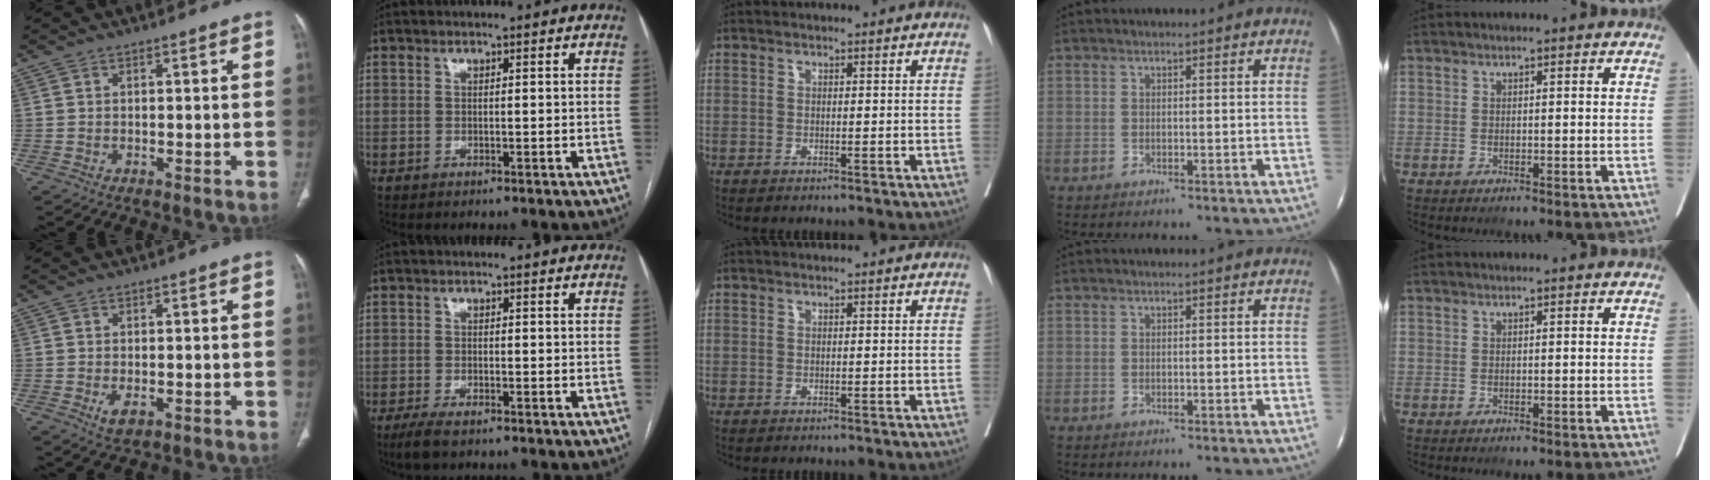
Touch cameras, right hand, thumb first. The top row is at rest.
{"thumb": {"total": 2.6, "force": [-0.7, 1.5, 2.0], "torque": [-0.039, -0.005, -0.008]}, "index": {"total": 3.4, "force": [-2.5, 0.8, 2.2], "torque": [-0.050, -0.006, -0.044]}}